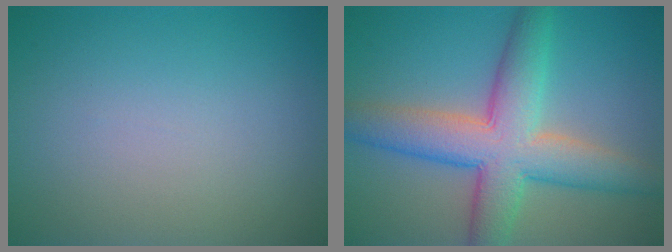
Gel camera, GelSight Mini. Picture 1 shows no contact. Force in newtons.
{"total": 8.3, "press": 8.3, "slide": 0.2}